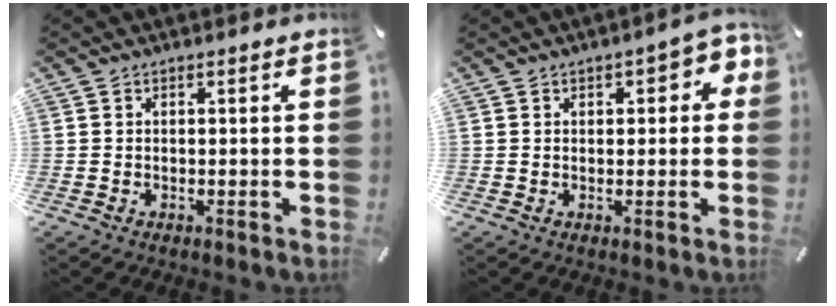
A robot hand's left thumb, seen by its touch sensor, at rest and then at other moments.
{"total": 4.4, "force": [1.2, 2.6, 3.4], "torque": [-0.036, -0.001, 0.011]}